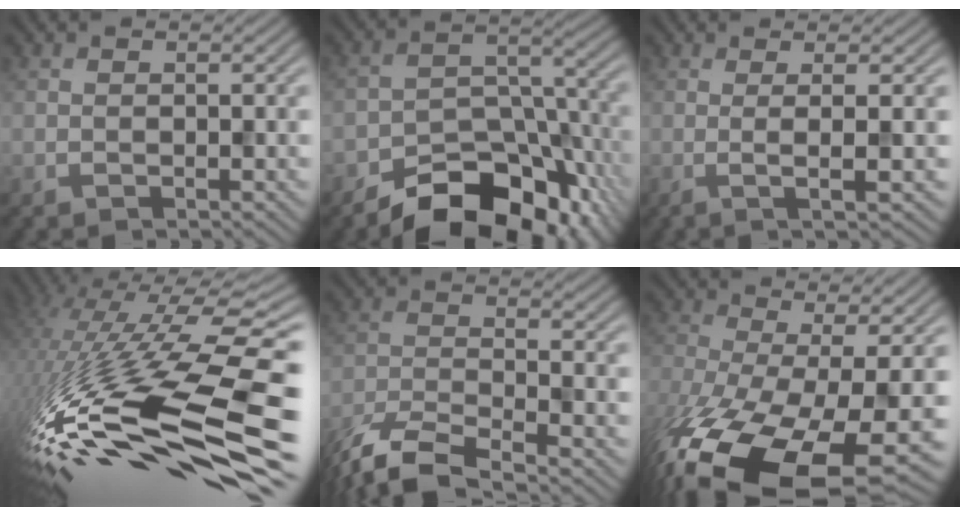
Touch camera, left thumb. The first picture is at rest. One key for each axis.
{"total": 12.6, "fx": -9.3, "fy": 6.3, "fz": 5.7, "tx": -0.079, "ty": -0.008, "tz": -0.149}
{"total": 3.2, "fx": 0.2, "fy": 0.3, "fz": 3.1, "tx": -0.053, "ty": 0.007, "tz": 0.005}
{"total": 18.6, "fx": -6.4, "fy": 7.0, "fz": 16.0, "tx": -0.331, "ty": -0.035, "tz": -0.095}
{"total": 8.6, "fx": -7.1, "fy": 2.5, "fz": 4.2, "tx": -0.092, "ty": -0.015, "tz": -0.136}
{"total": 16.9, "fx": -8.4, "fy": 7.0, "fz": 12.9, "tx": -0.302, "ty": -0.062, "tz": -0.116}